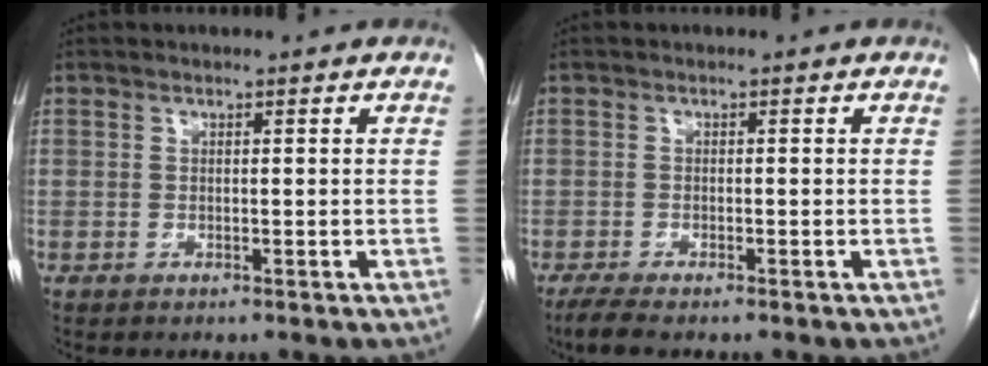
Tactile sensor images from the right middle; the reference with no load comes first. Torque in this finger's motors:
{"motor_torque": [0.45, -0.05, 0.00, 0.02]}